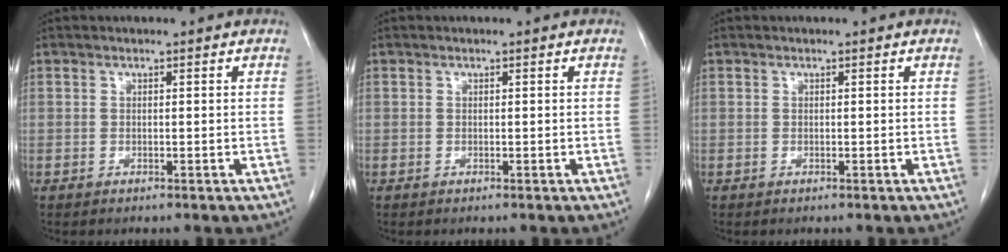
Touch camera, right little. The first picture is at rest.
{"total": 0.0}
{"total": 0.0}